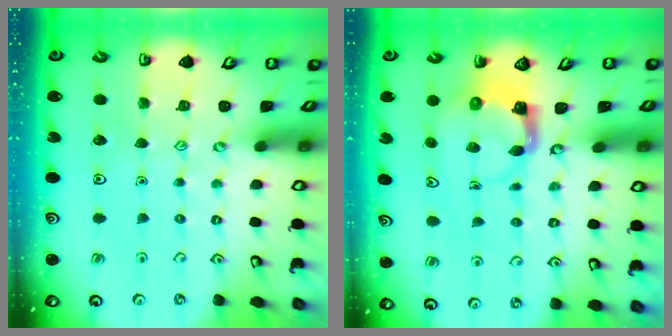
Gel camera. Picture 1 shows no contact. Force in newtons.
{"total": 4.0, "press": 3.9, "slide": 0.6}